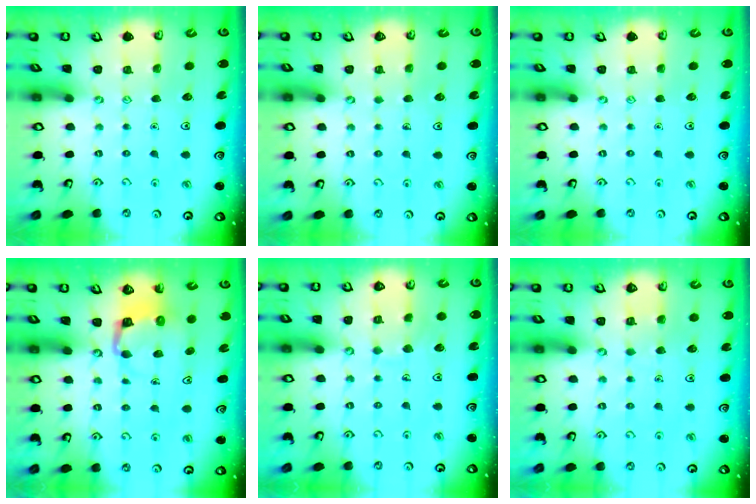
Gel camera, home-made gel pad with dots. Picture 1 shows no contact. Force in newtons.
{"total": 0.8, "press": 0.8, "slide": 0.3}
{"total": 0.0}
{"total": 4.6, "press": 4.5, "slide": 0.4}
{"total": 4.8, "press": 4.8, "slide": 0.1}
{"total": 3.1, "press": 3.1, "slide": 0.3}